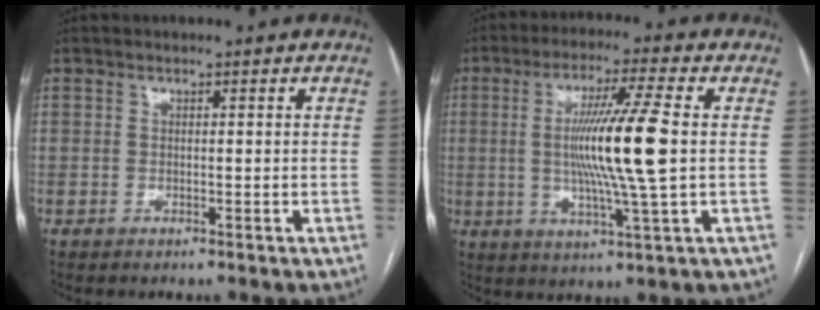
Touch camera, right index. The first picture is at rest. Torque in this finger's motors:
{"motor_torque": [1.88, 0.02, 0.77, 0.21]}